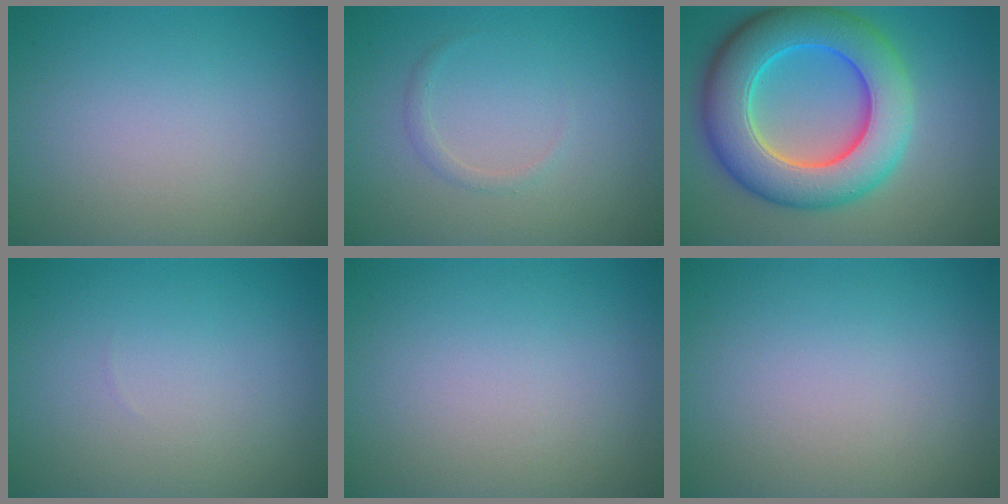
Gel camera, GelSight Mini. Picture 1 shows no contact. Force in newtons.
{"total": 0.8, "press": 0.8, "slide": 0.2}
{"total": 10.7, "press": 10.7, "slide": 0.5}
{"total": 0.0}
{"total": 0.0}
{"total": 0.0}